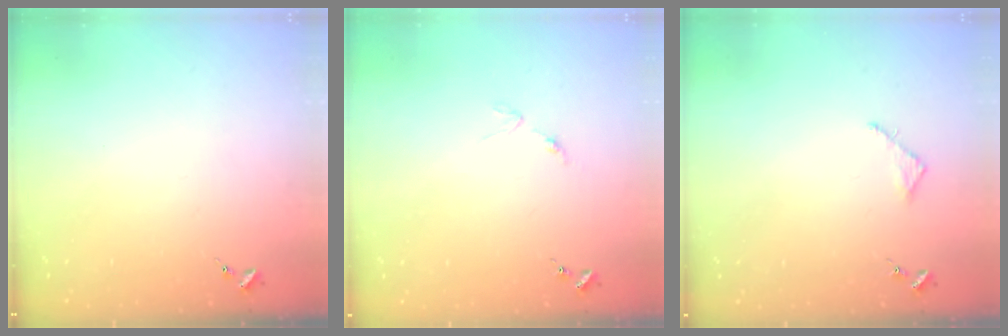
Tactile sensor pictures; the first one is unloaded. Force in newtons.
{"total": 3.1, "press": 3.0, "slide": 0.4}
{"total": 2.5, "press": 2.5, "slide": 0.2}